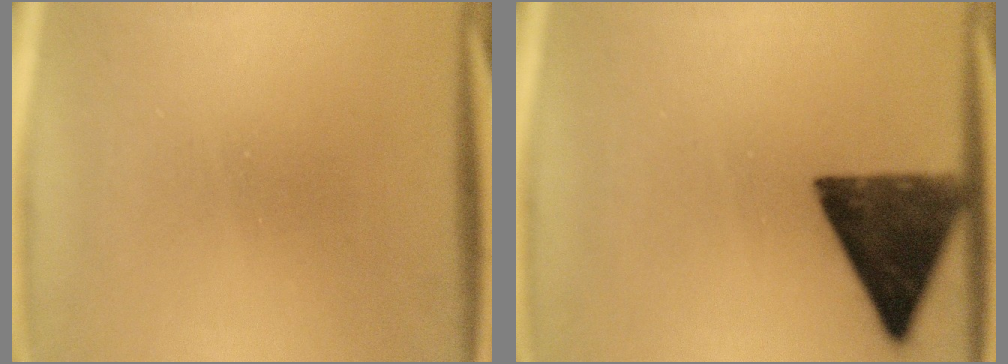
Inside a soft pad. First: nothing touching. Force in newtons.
{"total": 13.2}